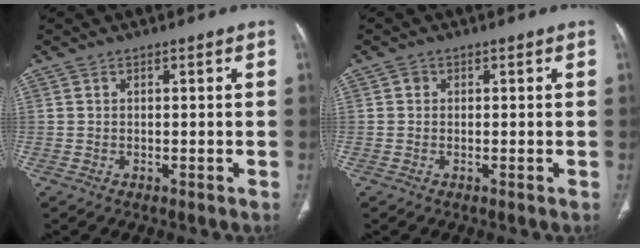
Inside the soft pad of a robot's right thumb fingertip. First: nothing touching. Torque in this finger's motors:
{"motor_torque": [0.08, -0.19, 0.08, 0.55, -0.02]}